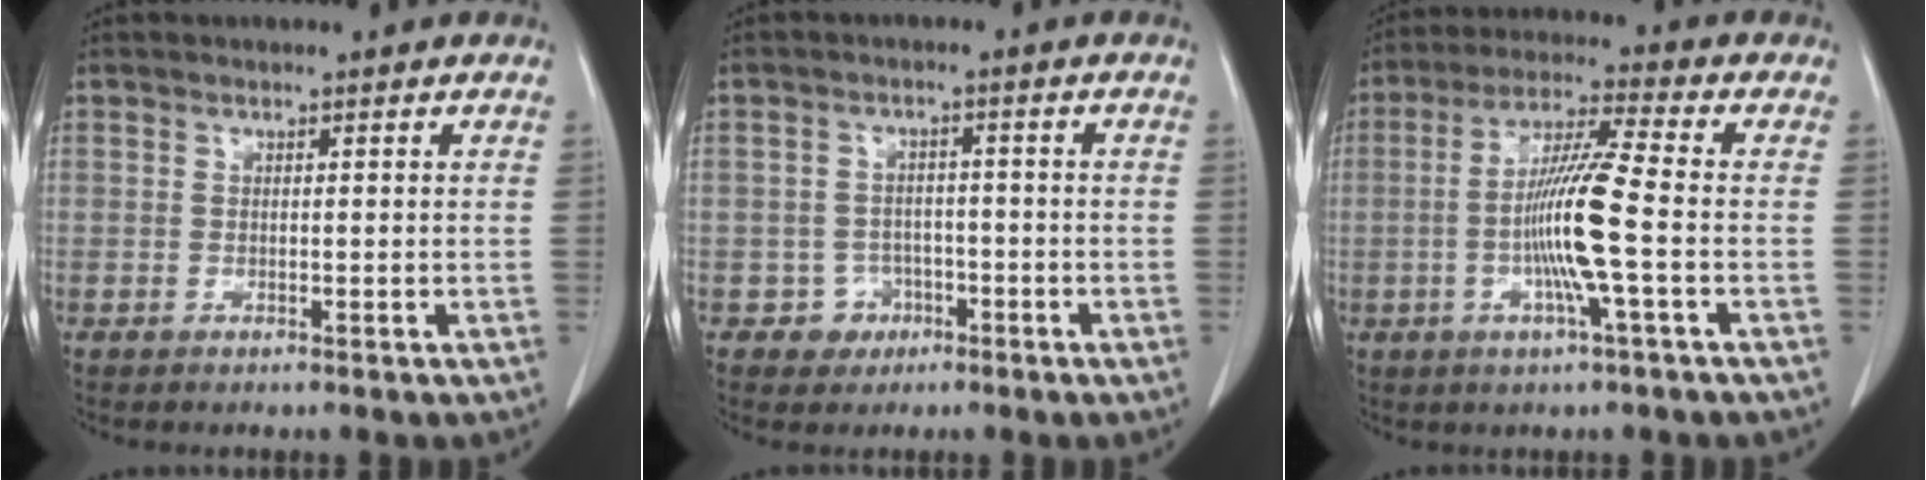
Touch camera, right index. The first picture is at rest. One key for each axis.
{"total": 3.6, "fx": -1.7, "fy": 3.2, "fz": 0.0, "tx": 0.009, "ty": 0.016, "tz": -0.021}
{"total": 11.1, "fx": -1.9, "fy": -0.5, "fz": 10.9, "tx": -0.210, "ty": -0.003, "tz": -0.043}